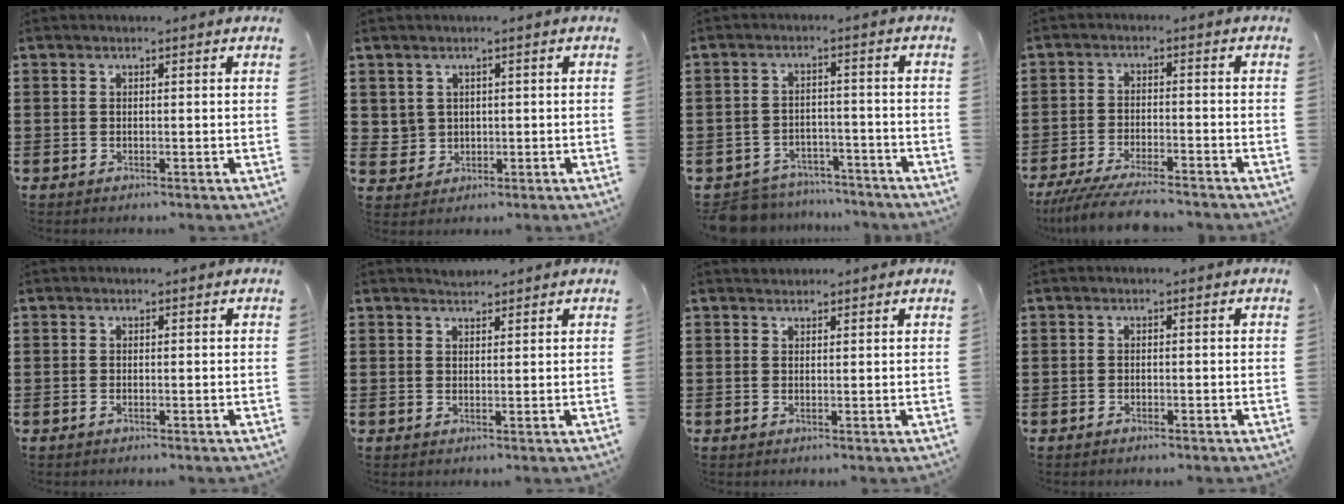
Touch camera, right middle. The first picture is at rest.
{"total": 2.4, "force": [0.6, 2.3, 0.4], "torque": [-0.021, 0.008, 0.009]}
{"total": 5.6, "force": [-5.6, 0.8, 0.2], "torque": [-0.008, 0.010, -0.114]}
{"total": 5.8, "force": [-5.3, 0.2, 2.4], "torque": [-0.056, -0.014, -0.104]}
{"total": 0.0}
{"total": 1.4, "force": [1.3, 0.3, -0.3], "torque": [0.001, 0.003, 0.026]}
{"total": 0.9, "force": [0.9, 0.2, -0.2], "torque": [0.002, -0.001, 0.018]}
{"total": 0.8, "force": [-0.7, -0.2, 0.3], "torque": [-0.006, -0.005, -0.013]}